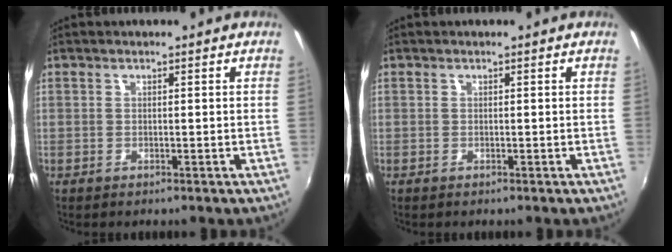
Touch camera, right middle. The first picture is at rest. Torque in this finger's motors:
{"motor_torque": [-0.37, 0.26, 0.02, 0.01]}